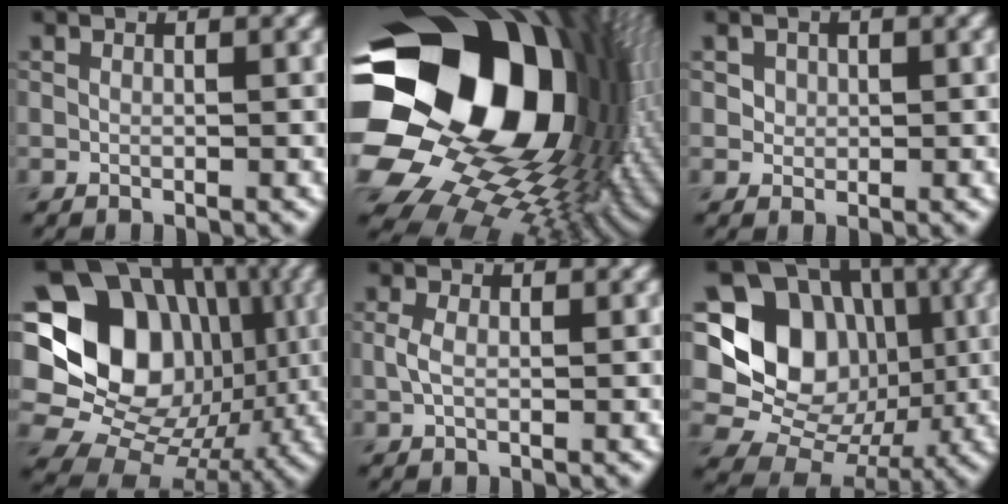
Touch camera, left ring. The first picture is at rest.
{"total": 22.8, "force": [2.4, 16.6, 15.4], "torque": [-0.297, -0.044, 0.045]}
{"total": 1.7, "force": [0.7, 1.4, 0.6], "torque": [-0.016, -0.003, 0.025]}
{"total": 18.8, "force": [2.7, 16.1, 9.3], "torque": [-0.187, 0.026, 0.041]}
{"total": 1.6, "force": [0.1, 1.0, 1.2], "torque": [-0.030, 0.001, 0.000]}
{"total": 12.3, "force": [1.3, 10.5, 6.2], "torque": [-0.095, 0.001, 0.002]}